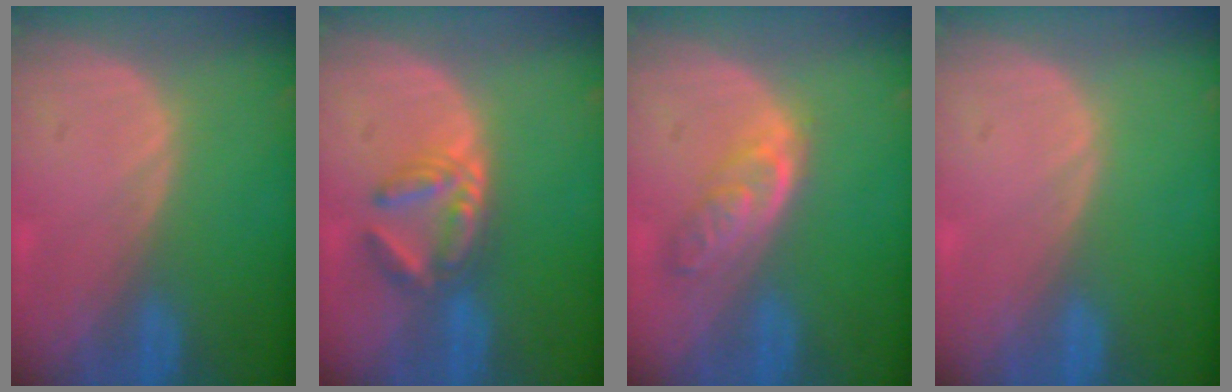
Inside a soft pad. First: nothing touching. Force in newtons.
{"total": 5.7, "press": 5.1, "slide": 2.6}
{"total": 4.6, "press": 4.4, "slide": 1.1}
{"total": 0.0}